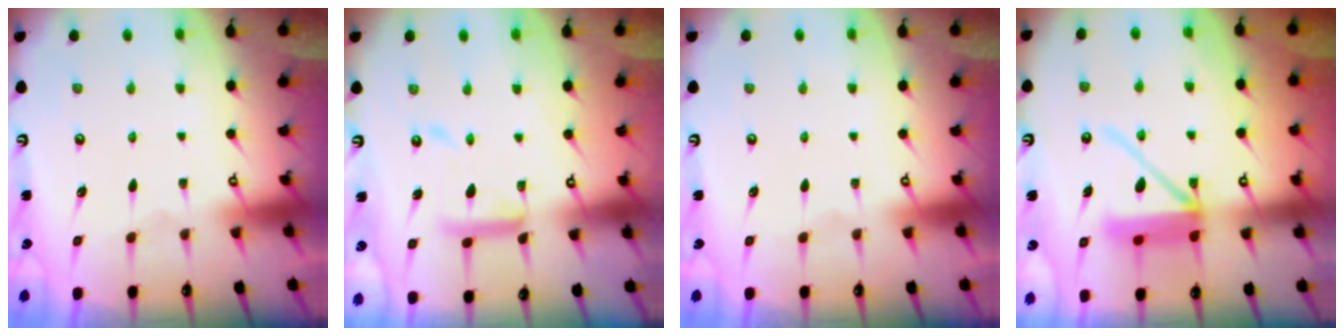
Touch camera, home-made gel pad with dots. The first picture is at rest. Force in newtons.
{"total": 13.0, "press": 12.9, "slide": 1.1}
{"total": 0.0}
{"total": 12.3, "press": 12.1, "slide": 1.9}